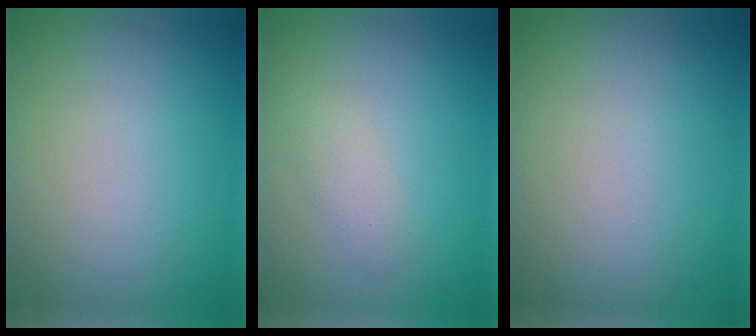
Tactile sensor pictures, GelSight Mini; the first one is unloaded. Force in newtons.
{"total": 1.4, "press": 1.4, "slide": 0.1}
{"total": 0.0}